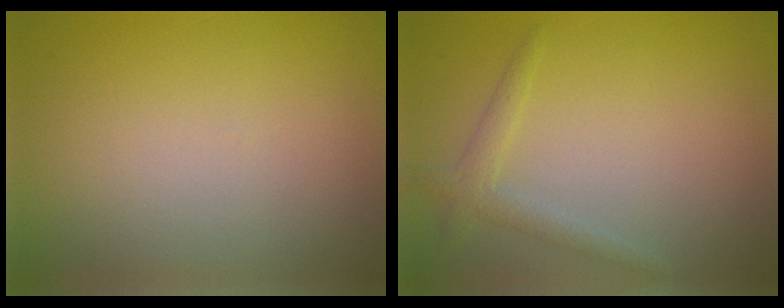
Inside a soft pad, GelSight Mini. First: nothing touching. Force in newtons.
{"total": 1.8, "press": 1.8, "slide": 0.1}